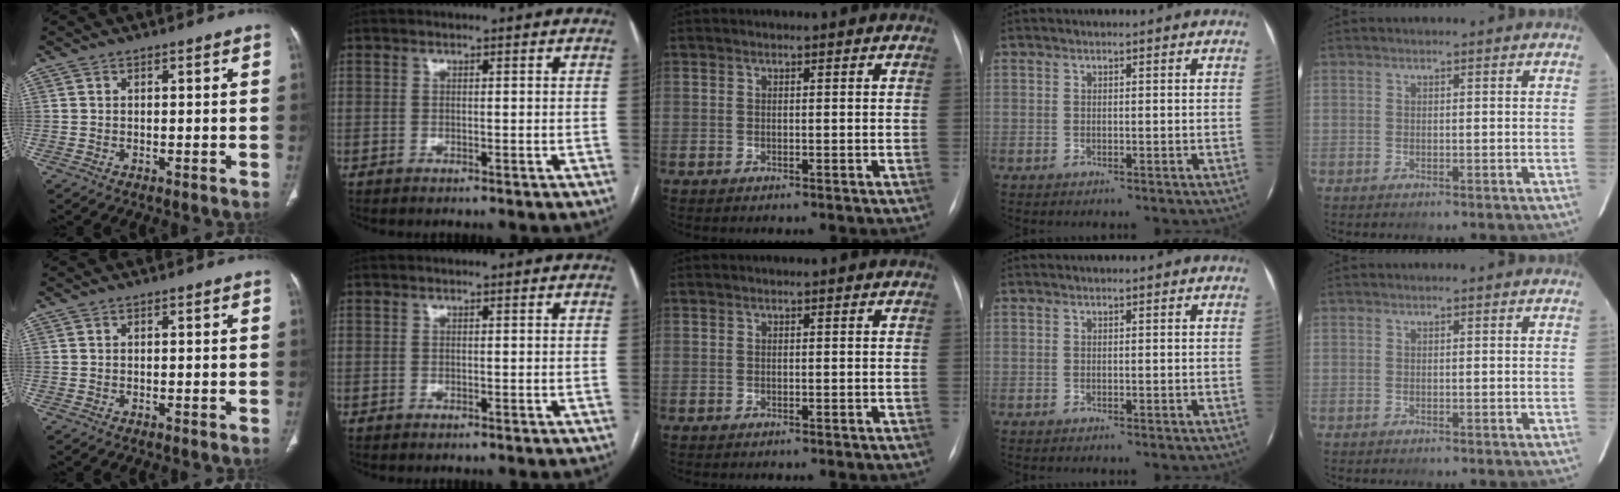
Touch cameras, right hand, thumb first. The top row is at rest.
{}